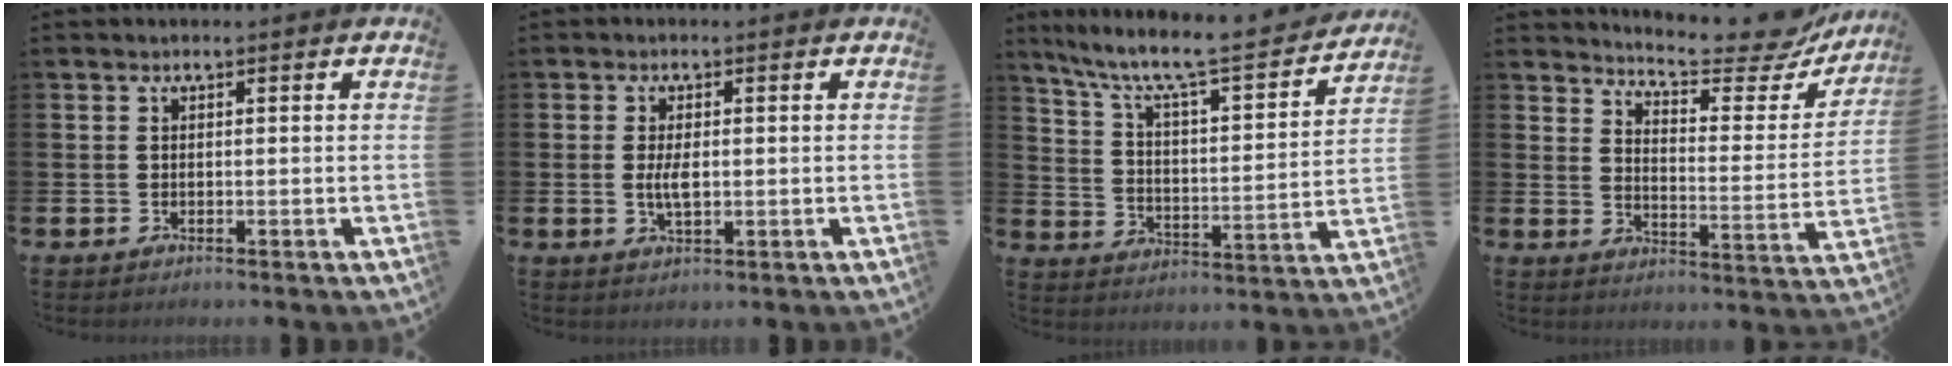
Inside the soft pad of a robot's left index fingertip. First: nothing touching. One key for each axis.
{"total": 3.1, "fx": 0.1, "fy": 1.3, "fz": 2.8, "tx": -0.044, "ty": -0.002, "tz": -0.002}
{"total": 8.7, "fx": 7.5, "fy": 1.3, "fz": 4.1, "tx": -0.108, "ty": -0.055, "tz": 0.119}
{"total": 8.7, "fx": 8.2, "fy": 1.1, "fz": 2.7, "tx": -0.062, "ty": -0.064, "tz": 0.141}